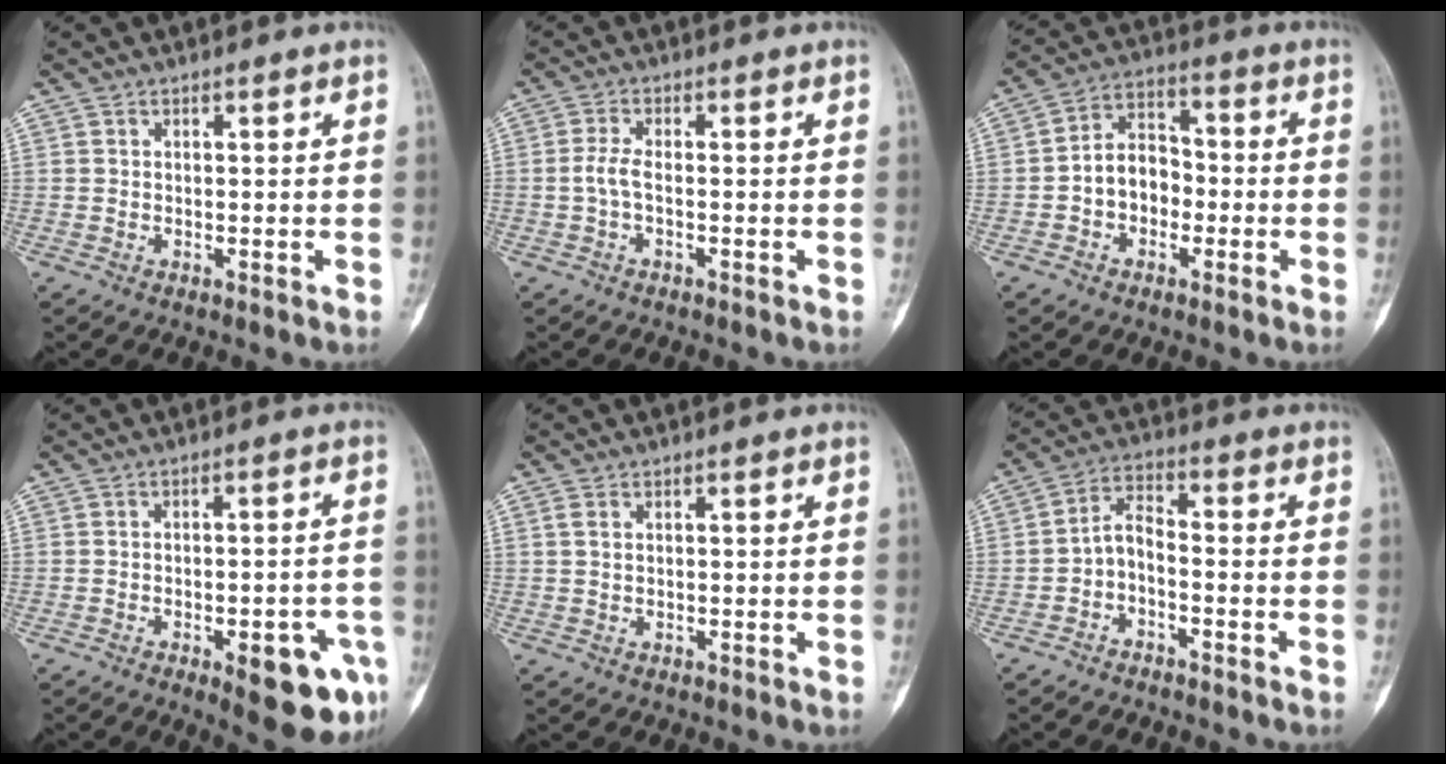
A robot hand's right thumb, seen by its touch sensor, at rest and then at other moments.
{"total": 2.7, "force": [-0.6, 1.0, 2.5], "torque": [-0.055, 0.002, -0.016]}
{"total": 8.5, "force": [-1.8, 6.5, 5.2], "torque": [-0.059, 0.037, -0.046]}
{"total": 12.3, "force": [-5.3, 4.2, 10.3], "torque": [-0.113, 0.019, -0.058]}
{"total": 1.3, "force": [0.4, 0.8, 1.0], "torque": [-0.024, 0.005, 0.011]}
{"total": 4.9, "force": [-2.6, 2.3, 3.5], "torque": [-0.064, 0.034, -0.057]}